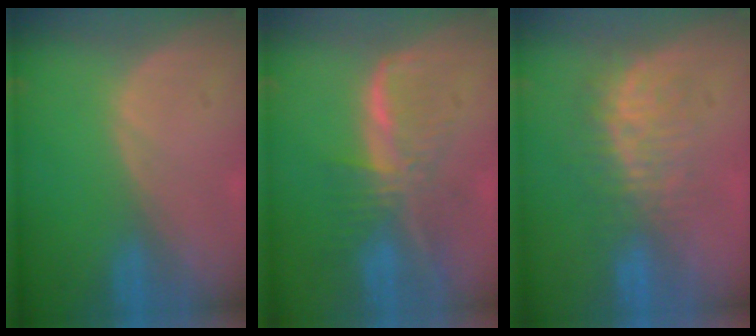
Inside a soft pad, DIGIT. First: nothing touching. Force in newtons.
{"total": 8.2, "press": 7.0, "slide": 4.2}
{"total": 7.6, "press": 7.3, "slide": 2.2}